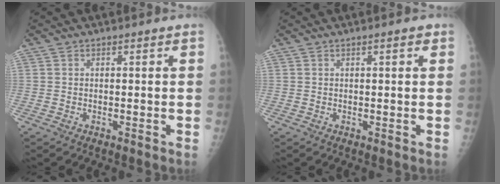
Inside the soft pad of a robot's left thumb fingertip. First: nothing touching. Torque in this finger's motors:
{"motor_torque": [-0.24, -0.08, -0.05, -0.13, 0.00]}